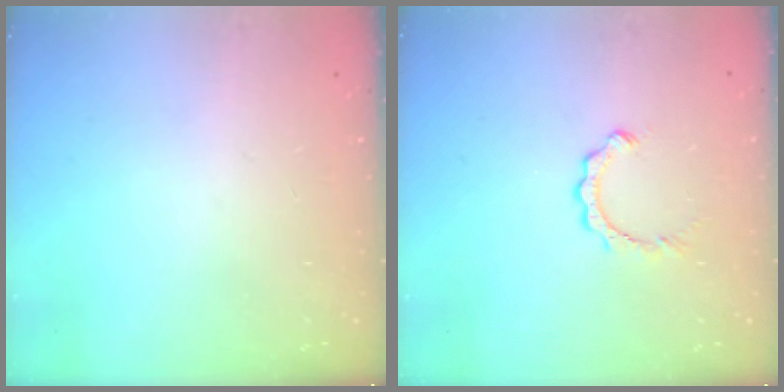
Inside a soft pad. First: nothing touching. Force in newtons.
{"total": 2.8, "press": 2.8, "slide": 0.3}